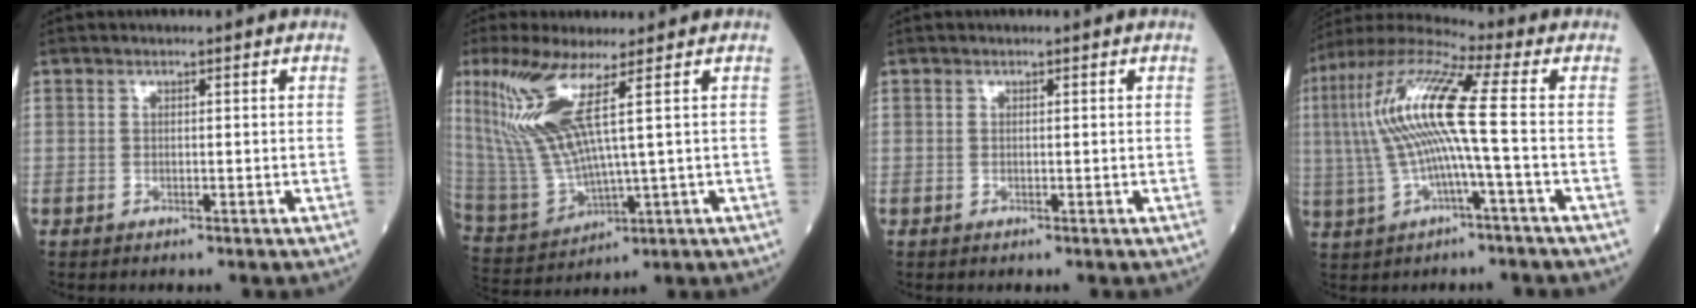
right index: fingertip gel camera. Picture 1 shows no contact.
{"total": 12.3, "force": [5.1, 0.8, 11.1], "torque": [-0.264, -0.009, 0.112]}
{"total": 0.0}
{"total": 13.7, "force": [0.2, 0.4, 13.7], "torque": [-0.288, 0.025, -0.006]}